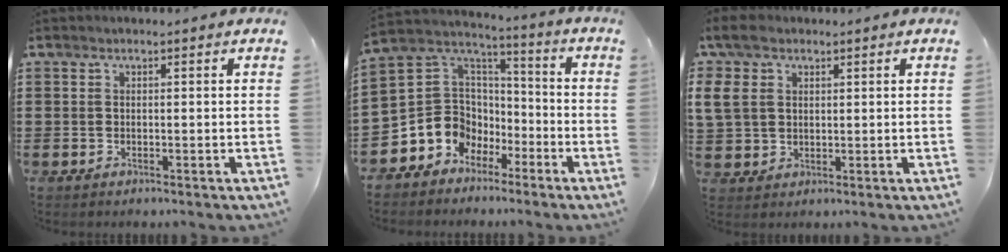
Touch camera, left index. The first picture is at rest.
{"total": 7.7, "force": [-3.0, 7.0, 1.0], "torque": [-0.067, -0.012, -0.057]}
{"total": 6.7, "force": [3.0, 4.9, 3.3], "torque": [-0.105, 0.013, 0.053]}